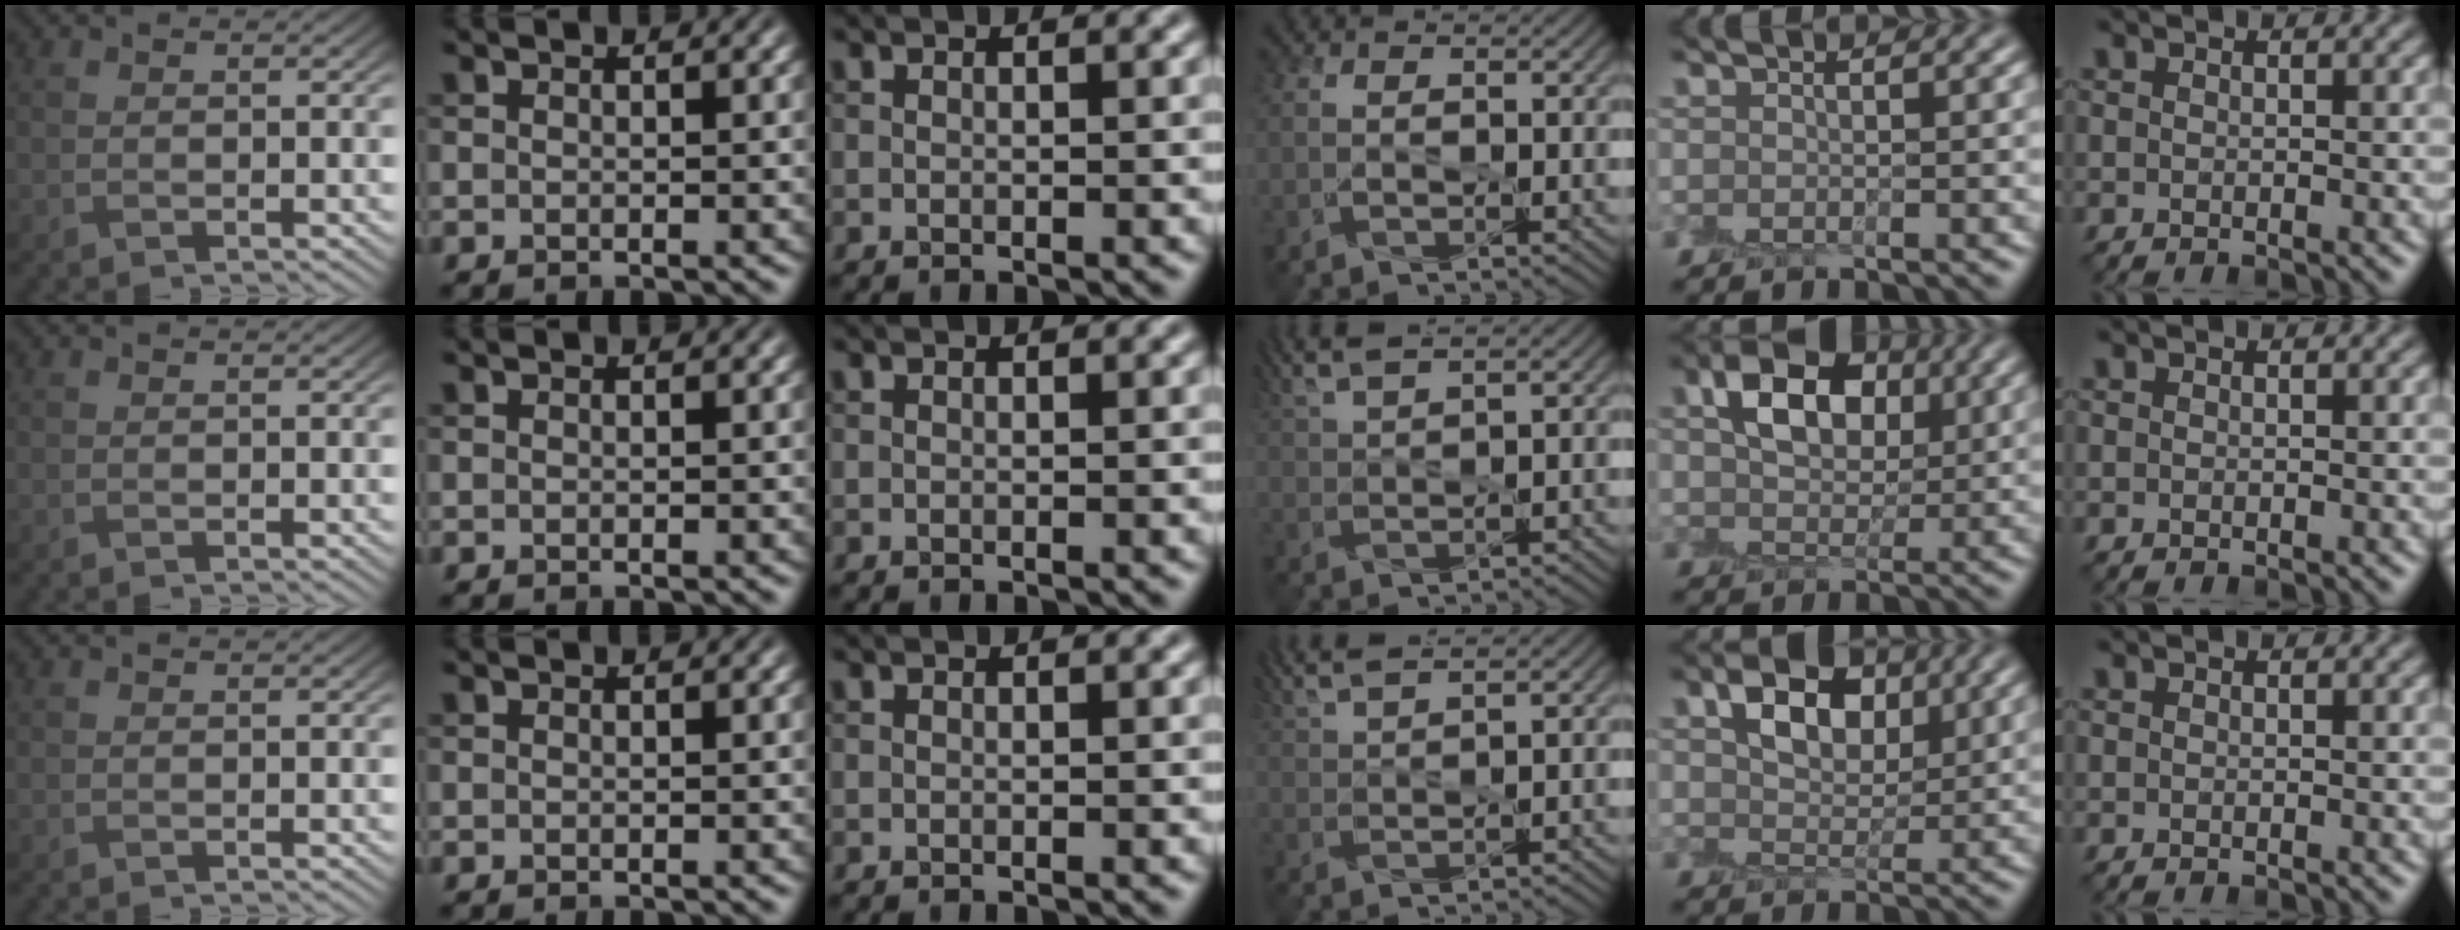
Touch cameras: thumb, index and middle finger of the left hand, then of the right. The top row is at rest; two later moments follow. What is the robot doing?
{"motion": "peel", "object": "postage stamp"}